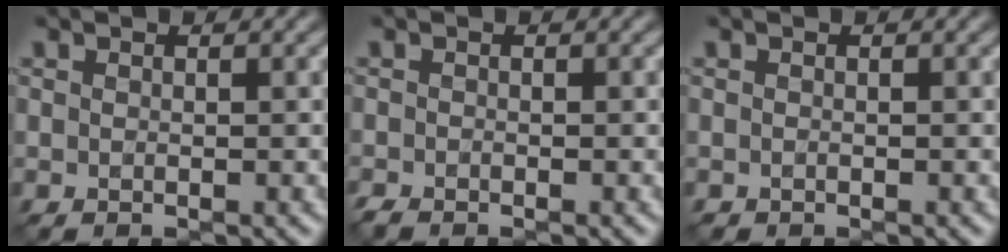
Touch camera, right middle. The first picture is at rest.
{"total": 0.8, "force": [-0.8, 0.1, 0.0], "torque": [0.000, -0.006, -0.018]}
{"total": 0.0}